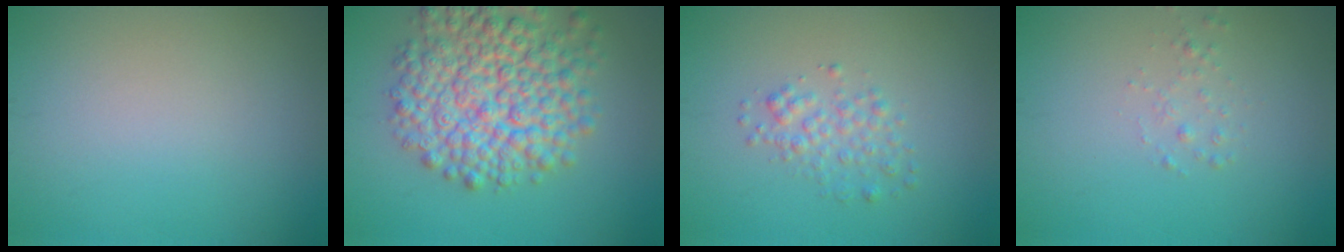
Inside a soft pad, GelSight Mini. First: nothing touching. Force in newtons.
{"total": 9.2, "press": 9.2, "slide": 0.4}
{"total": 2.0, "press": 2.0, "slide": 0.1}
{"total": 0.8, "press": 0.7, "slide": 0.1}